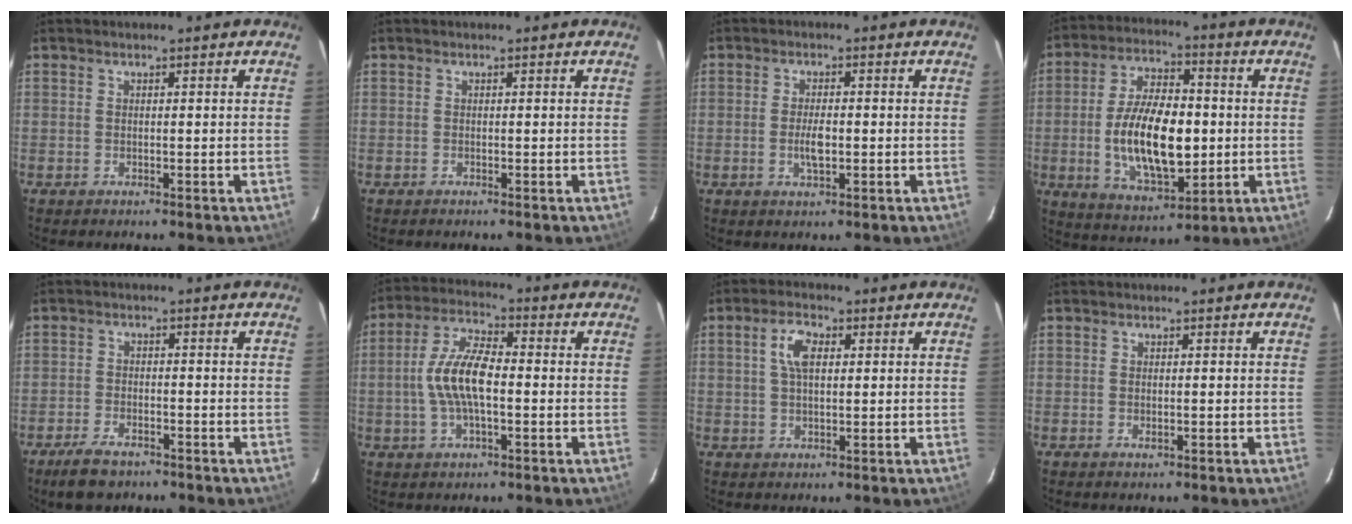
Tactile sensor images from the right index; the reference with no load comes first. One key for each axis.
{"total": 0.0}
{"total": 3.8, "fx": -0.7, "fy": 1.5, "fz": 3.5, "tx": -0.066, "ty": -0.003, "tz": -0.011}
{"total": 17.2, "fx": -1.5, "fy": 8.0, "fz": 15.2, "tx": -0.288, "ty": 0.000, "tz": -0.014}
{"total": 6.1, "fx": -4.6, "fy": 2.6, "fz": 3.0, "tx": -0.079, "ty": -0.003, "tz": -0.080}
{"total": 10.1, "fx": -1.0, "fy": 4.0, "fz": 9.2, "tx": -0.190, "ty": 0.011, "tz": -0.019}
{"total": 5.0, "fx": 1.4, "fy": 2.5, "fz": 4.1, "tx": -0.077, "ty": 0.012, "tz": 0.026}
{"total": 0.9, "fx": 0.0, "fy": 0.5, "fz": 0.7, "tx": -0.014, "ty": 0.000, "tz": 0.000}